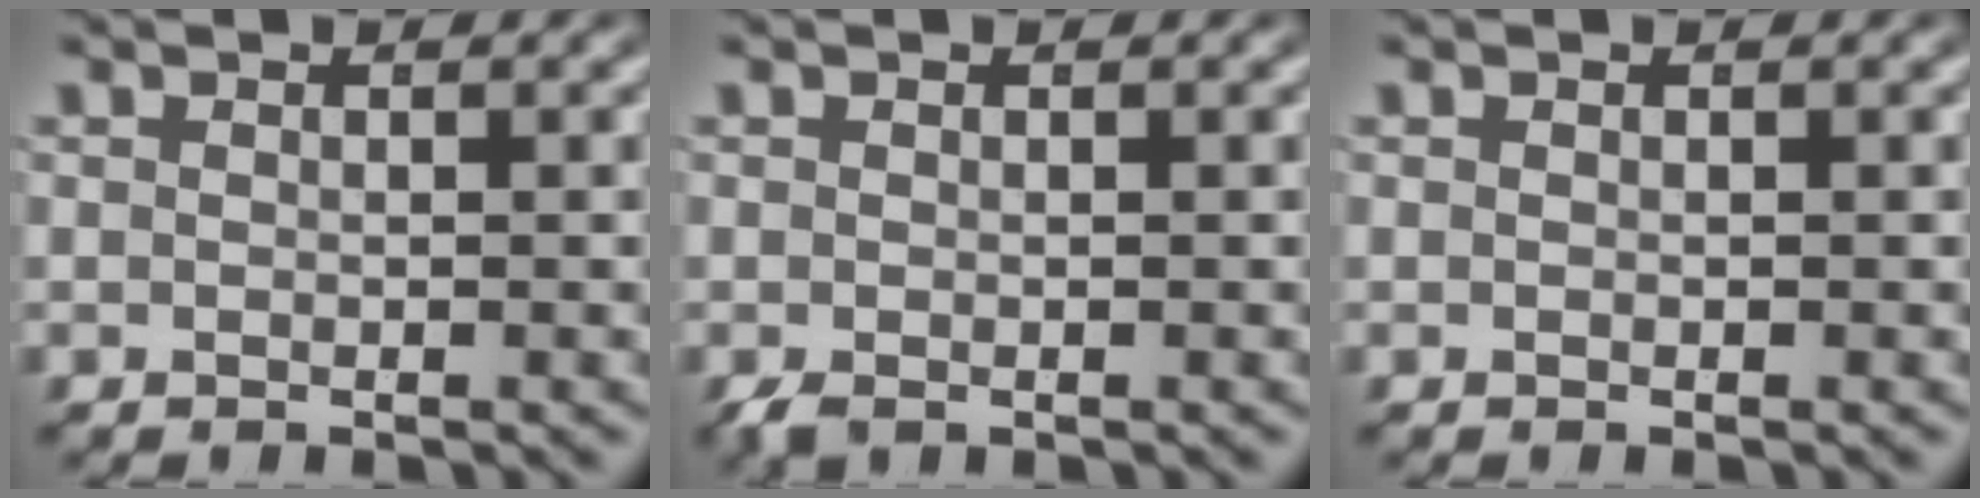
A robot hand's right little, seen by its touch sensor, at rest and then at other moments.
{"total": 1.0, "force": [-0.8, 0.4, 0.5], "torque": [-0.013, -0.010, -0.009]}
{"total": 0.0}